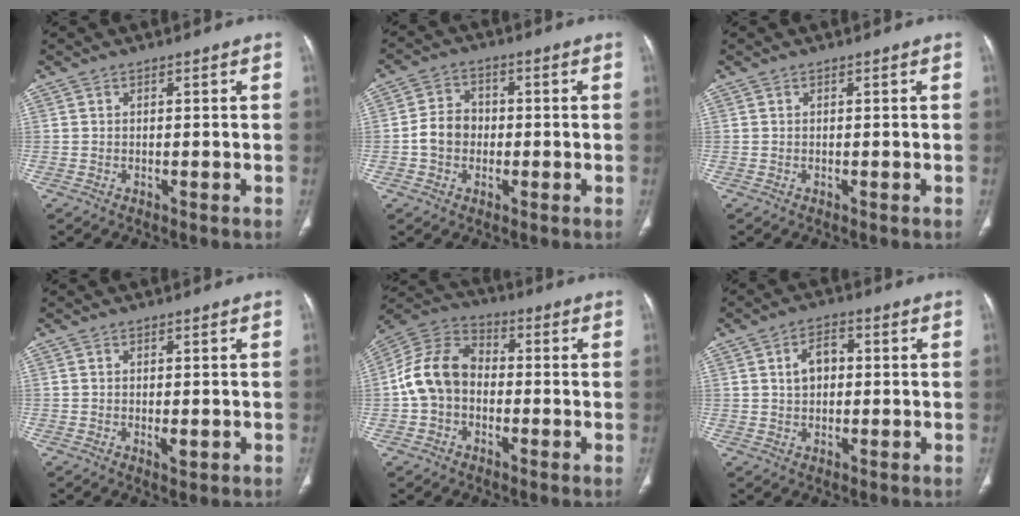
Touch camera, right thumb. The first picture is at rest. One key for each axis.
{"total": 6.1, "fx": -0.9, "fy": 5.1, "fz": 3.2, "tx": -0.045, "ty": 0.019, "tz": -0.024}
{"total": 0.0}
{"total": 1.8, "fx": -0.5, "fy": 0.8, "fz": 1.6, "tx": -0.023, "ty": -0.002, "tz": -0.007}
{"total": 11.6, "fx": -1.4, "fy": 8.8, "fz": 7.4, "tx": -0.134, "ty": 0.037, "tz": -0.041}
{"total": 5.1, "fx": 0.7, "fy": 3.5, "fz": 3.7, "tx": -0.054, "ty": 0.013, "tz": 0.007}